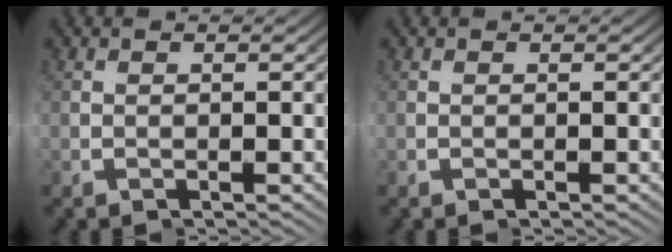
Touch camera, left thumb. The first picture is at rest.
{"total": 0.0}